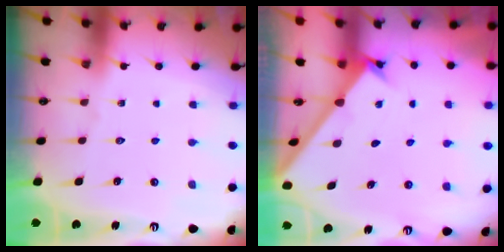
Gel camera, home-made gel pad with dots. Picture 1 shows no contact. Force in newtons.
{"total": 1.6, "press": 1.6, "slide": 0.1}